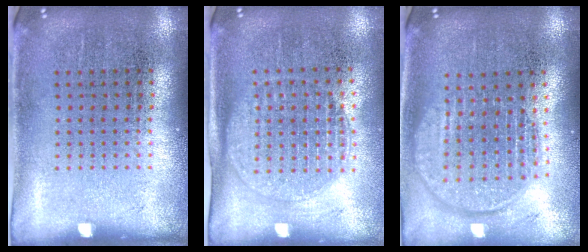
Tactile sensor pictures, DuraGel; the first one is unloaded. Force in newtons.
{"total": 1.5, "press": 1.3, "slide": 0.8}
{"total": 1.8, "press": 1.5, "slide": 1.0}